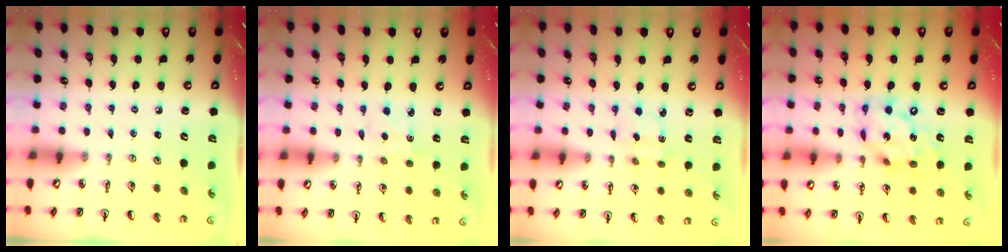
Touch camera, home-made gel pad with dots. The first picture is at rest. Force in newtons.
{"total": 2.3, "press": 2.2, "slide": 0.3}
{"total": 2.9, "press": 2.8, "slide": 0.6}
{"total": 14.2, "press": 14.1, "slide": 1.0}